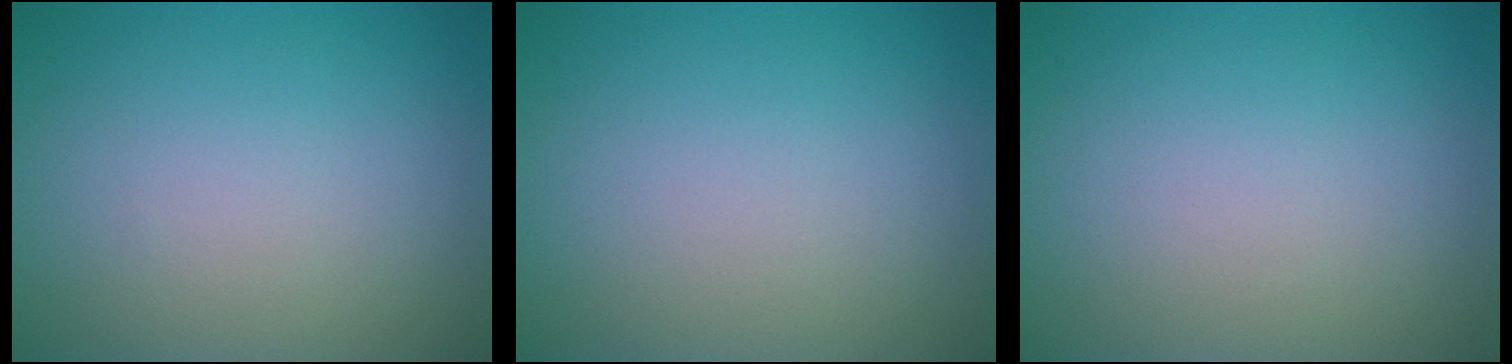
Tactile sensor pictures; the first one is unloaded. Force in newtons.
{"total": 0.0}
{"total": 0.0}